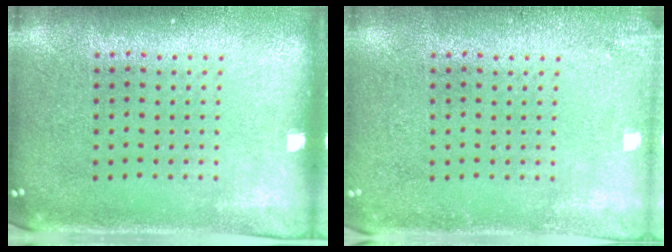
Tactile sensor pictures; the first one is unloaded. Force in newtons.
{"total": 1.2, "press": 1.2, "slide": 0.0}